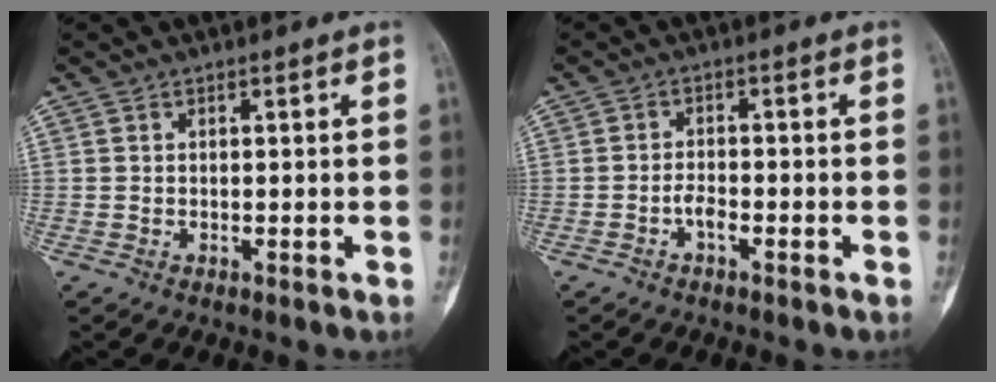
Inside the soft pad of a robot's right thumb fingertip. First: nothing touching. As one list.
[{"total": 2.2, "force": [-1.2, 0.9, 1.6], "torque": [-0.028, 0.009, -0.025]}]